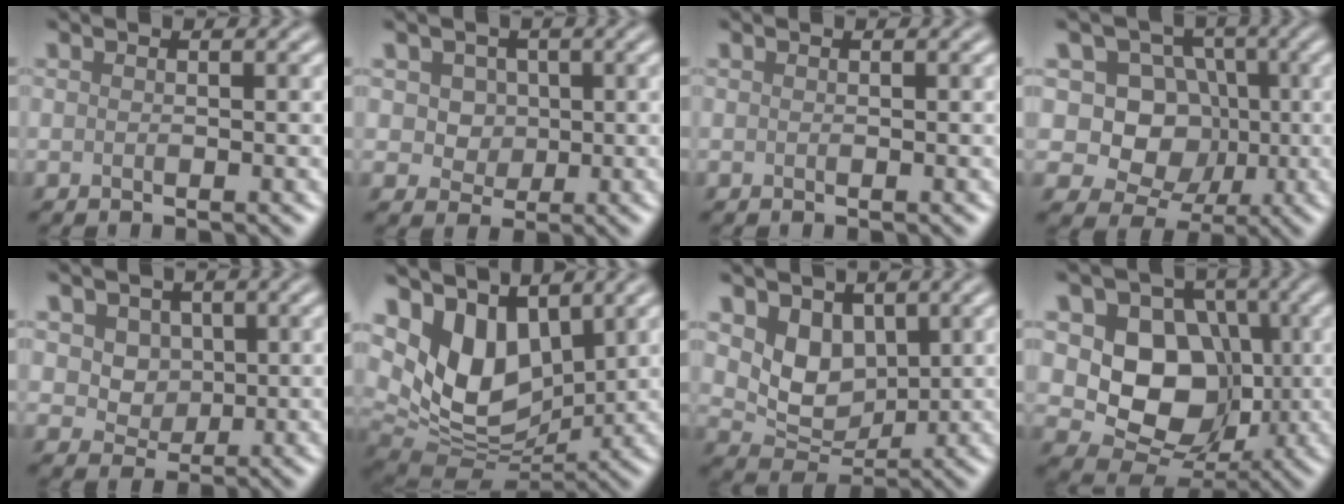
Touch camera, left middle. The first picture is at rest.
{"total": 4.1, "force": [1.6, 3.2, 1.9], "torque": [-0.036, 0.008, 0.020]}
{"total": 0.0}
{"total": 8.3, "force": [0.9, 7.4, 3.7], "torque": [-0.061, 0.018, -0.016]}
{"total": 4.4, "force": [1.9, 3.4, 2.0], "torque": [-0.045, 0.001, 0.033]}
{"total": 8.1, "force": [3.7, 5.0, 5.3], "torque": [-0.119, -0.014, 0.063]}
{"total": 4.1, "force": [1.6, 3.0, 2.3], "torque": [-0.052, -0.014, 0.029]}
{"total": 8.6, "force": [0.5, 7.1, 4.8], "torque": [-0.075, -0.008, -0.007]}